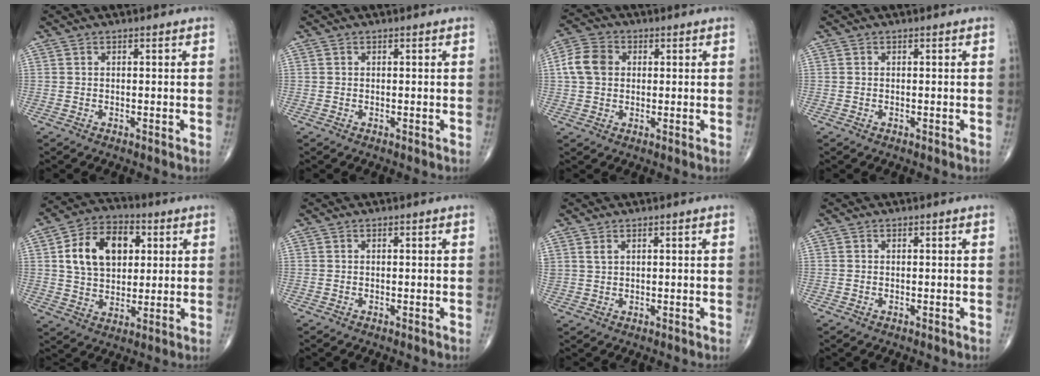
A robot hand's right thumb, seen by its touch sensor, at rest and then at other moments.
{"total": 0.0}
{"total": 7.2, "force": [1.0, 5.7, 4.3], "torque": [-0.079, 0.013, 0.012]}
{"total": 0.0}
{"total": 14.5, "force": [3.7, 9.8, 10.1], "torque": [-0.142, 0.004, 0.061]}
{"total": 0.0}
{"total": 1.5, "force": [1.0, 0.7, 0.9], "torque": [-0.015, -0.002, 0.026]}
{"total": 0.0}